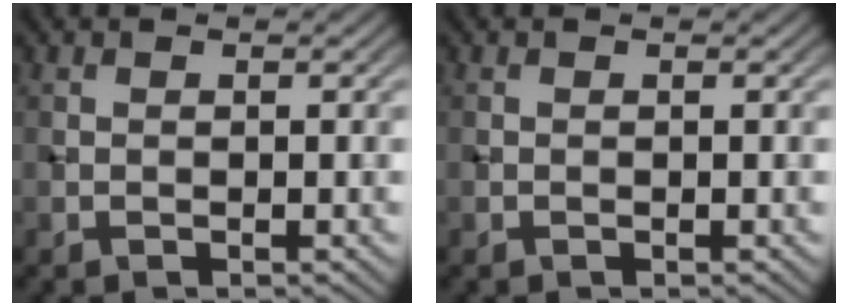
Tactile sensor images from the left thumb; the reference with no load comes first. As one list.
[{"total": 0.0}]